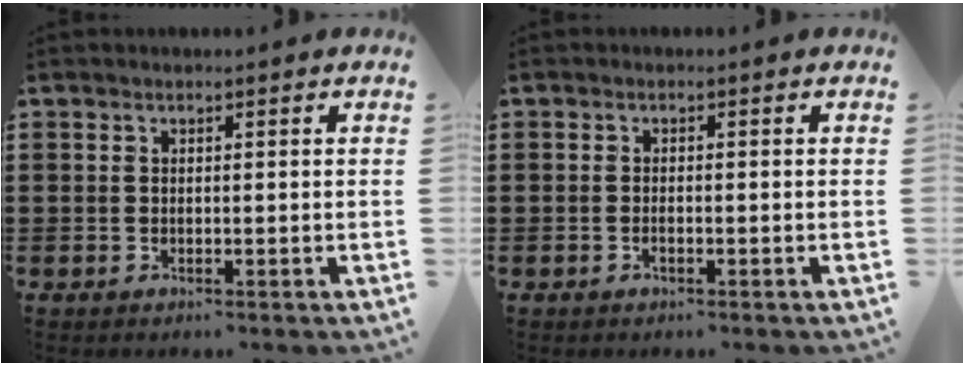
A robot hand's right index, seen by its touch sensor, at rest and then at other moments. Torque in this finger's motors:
{"motor_torque": [0.24, 1.89, 0.01, 0.00]}